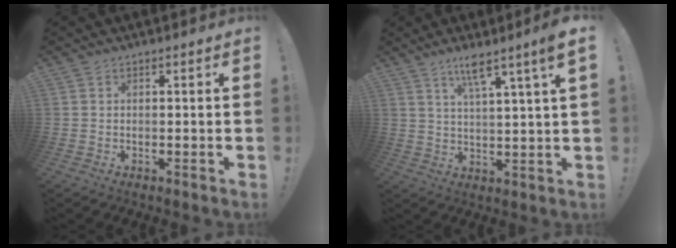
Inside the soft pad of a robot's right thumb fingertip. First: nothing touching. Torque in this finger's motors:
{"motor_torque": [-0.03, 0.19, 0.46, 0.67, 0.06]}